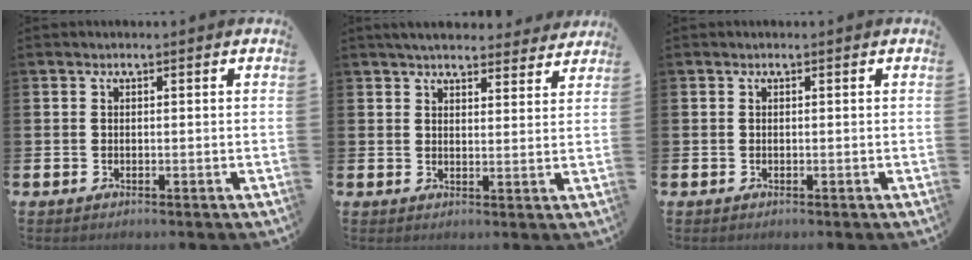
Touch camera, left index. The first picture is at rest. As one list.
[{"total": 4.3, "force": [4.1, 0.9, 0.8], "torque": [-0.028, -0.016, 0.074]}, {"total": 0.0}]